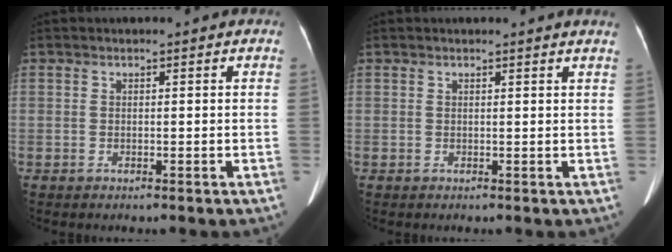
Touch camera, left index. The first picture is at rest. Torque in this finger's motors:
{"motor_torque": [0.06, -0.01, -0.05, -0.01]}